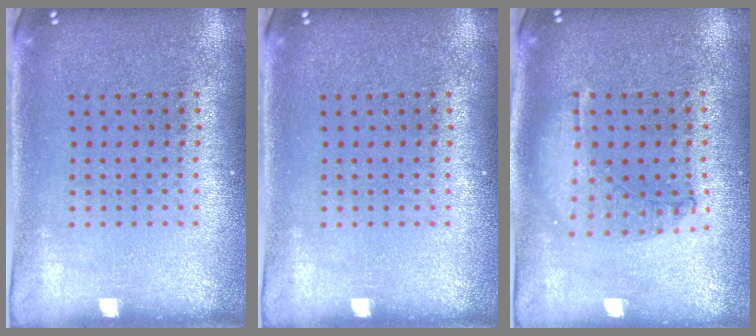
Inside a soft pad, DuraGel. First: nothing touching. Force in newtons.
{"total": 0.0}
{"total": 0.9, "press": 0.9, "slide": 0.1}